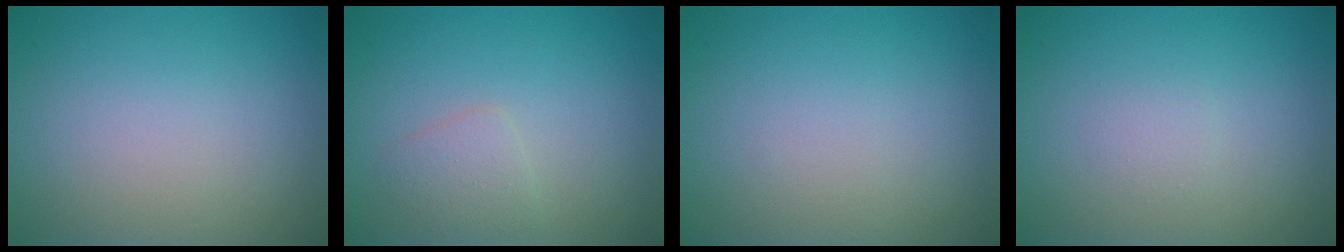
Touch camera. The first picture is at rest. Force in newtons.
{"total": 1.6, "press": 1.6, "slide": 0.1}
{"total": 0.0}
{"total": 0.7, "press": 0.7, "slide": 0.0}